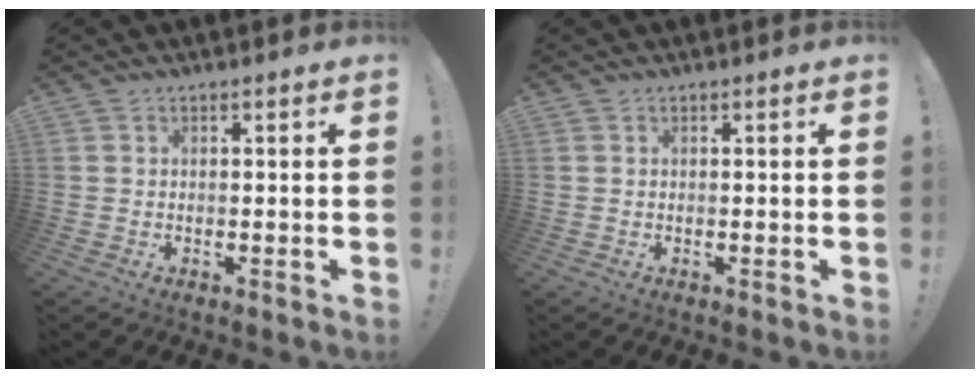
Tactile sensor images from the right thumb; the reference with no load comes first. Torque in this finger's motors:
{"motor_torque": [-0.01, 0.01, -0.01, 0.01, 0.08]}